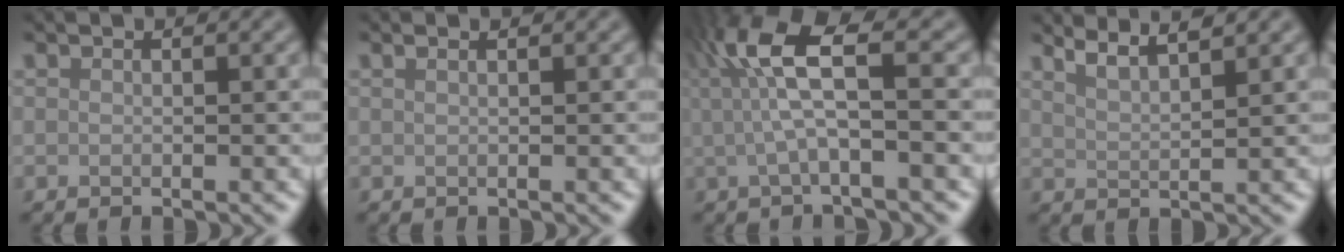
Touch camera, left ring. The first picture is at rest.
{"total": 1.1, "force": [0.7, 0.4, 0.8], "torque": [-0.006, -0.002, 0.002]}
{"total": 6.2, "force": [1.3, 1.5, 5.9], "torque": [-0.124, 0.012, 0.020]}
{"total": 4.3, "force": [3.6, 0.9, 2.2], "torque": [-0.015, 0.017, 0.037]}